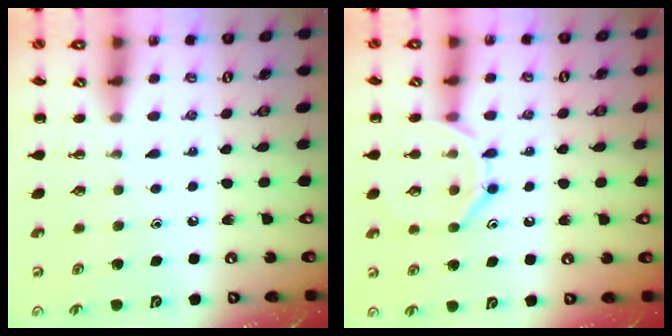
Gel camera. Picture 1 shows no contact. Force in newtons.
{"total": 11.6, "press": 11.6, "slide": 0.7}